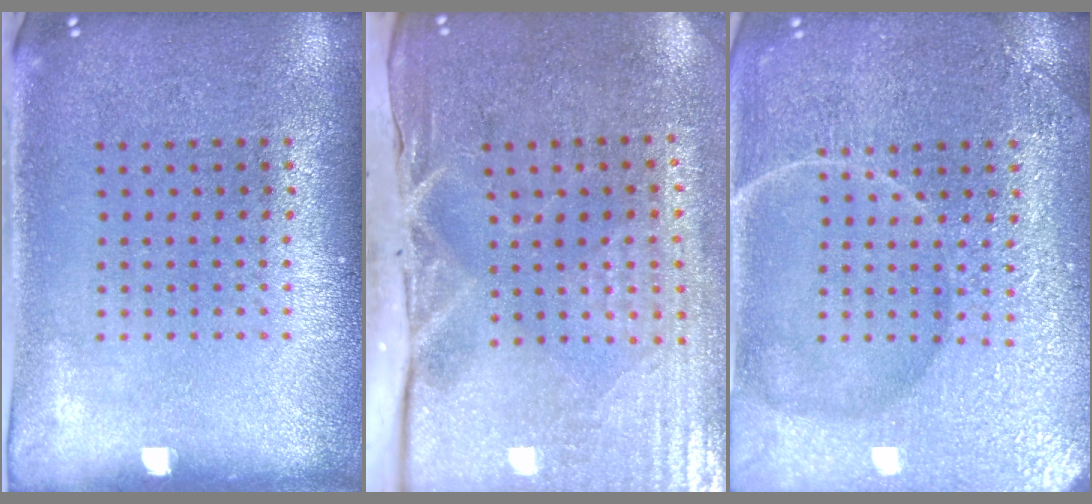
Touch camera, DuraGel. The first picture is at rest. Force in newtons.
{"total": 5.0, "press": 4.2, "slide": 2.7}
{"total": 7.1, "press": 7.0, "slide": 0.9}